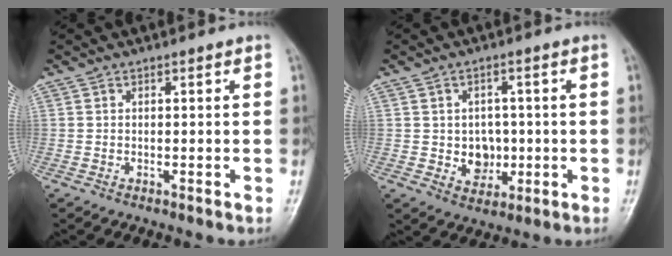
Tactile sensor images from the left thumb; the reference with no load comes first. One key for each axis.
{"total": 5.7, "fx": -0.4, "fy": 4.8, "fz": 3.1, "tx": -0.014, "ty": 0.003, "tz": 0.002}